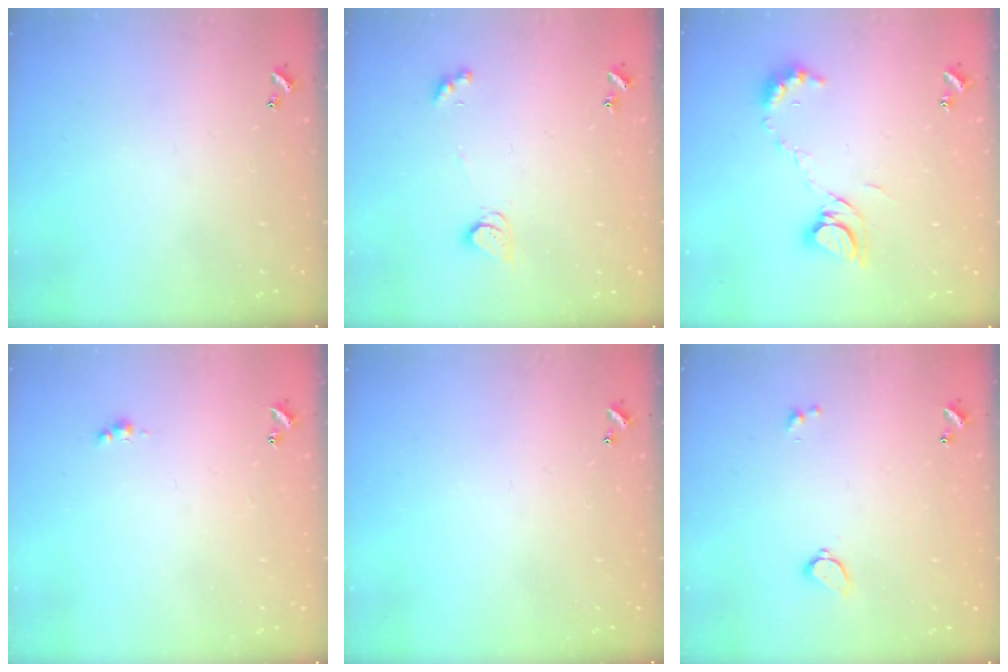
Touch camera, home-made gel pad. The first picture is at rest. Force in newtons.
{"total": 2.5, "press": 2.5, "slide": 0.4}
{"total": 9.3, "press": 9.3, "slide": 1.0}
{"total": 1.1, "press": 1.1, "slide": 0.3}
{"total": 0.0}
{"total": 1.5, "press": 1.4, "slide": 0.3}